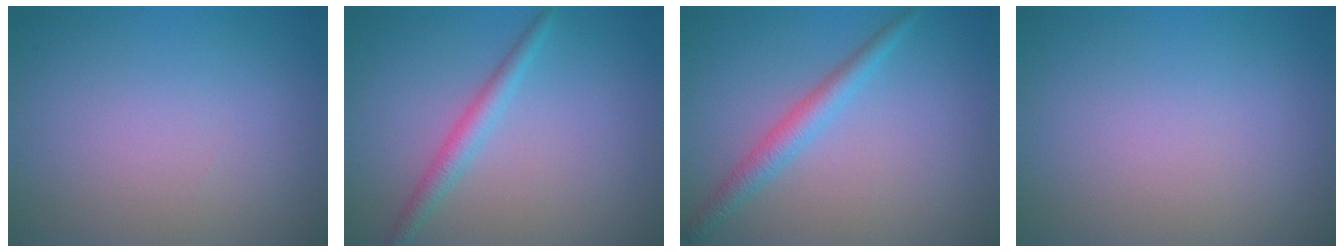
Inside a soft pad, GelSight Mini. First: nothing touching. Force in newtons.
{"total": 2.1, "press": 2.1, "slide": 0.0}
{"total": 2.4, "press": 2.4, "slide": 0.1}
{"total": 0.0}